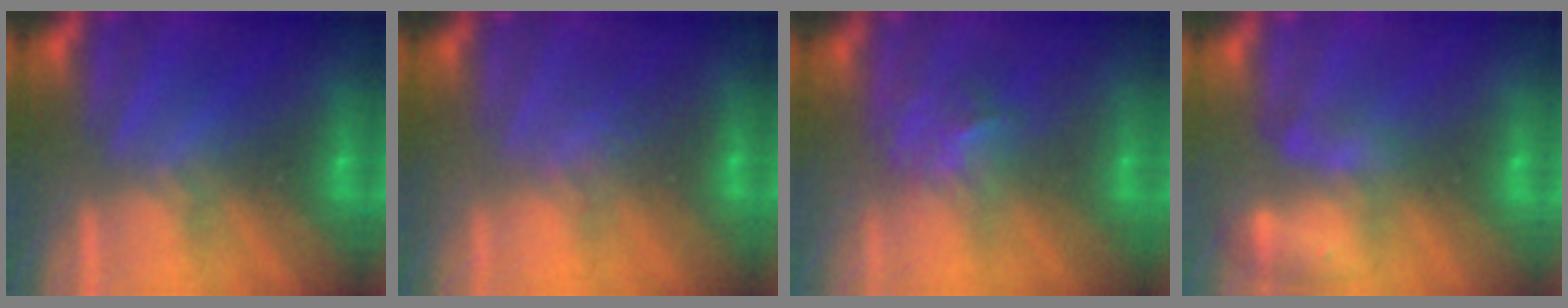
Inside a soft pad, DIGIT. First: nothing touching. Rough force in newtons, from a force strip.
{"total": 2.8}
{"total": 2.8}
{"total": 2.4}